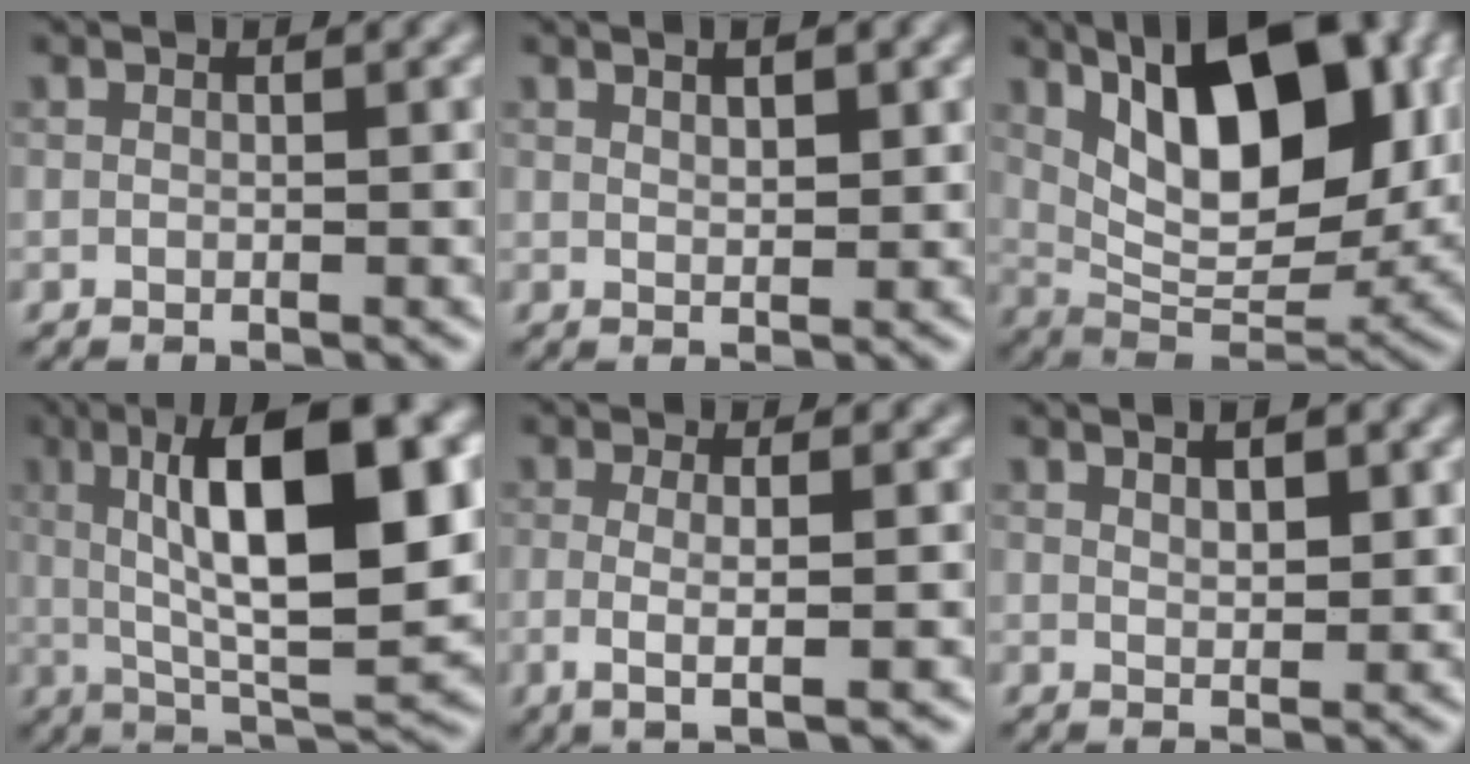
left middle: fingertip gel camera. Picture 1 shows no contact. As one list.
[{"total": 1.4, "force": [0.8, 0.4, 1.1], "torque": [-0.014, 0.001, 0.019]}, {"total": 12.8, "force": [4.1, 6.3, 10.4], "torque": [-0.152, 0.002, 0.076]}, {"total": 13.3, "force": [2.3, 3.9, 12.5], "torque": [-0.184, 0.009, 0.036]}, {"total": 2.9, "force": [-0.8, 0.6, 2.7], "torque": [-0.049, -0.004, -0.011]}, {"total": 1.8, "force": [1.0, 0.6, 1.4], "torque": [-0.020, 0.001, 0.022]}]